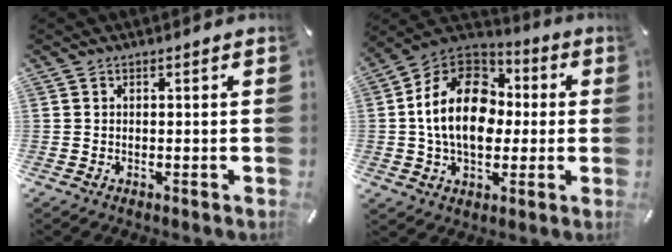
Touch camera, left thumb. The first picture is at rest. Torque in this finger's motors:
{"motor_torque": [0.71, 1.47, 2.23, -0.56, 0.68]}